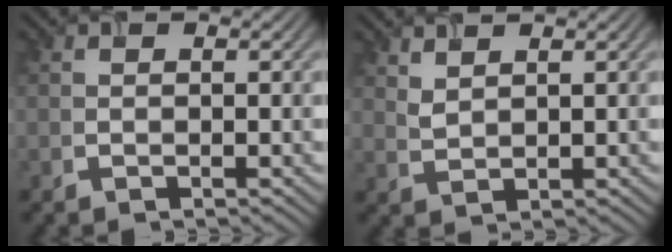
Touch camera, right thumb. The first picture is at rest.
{"total": 2.3, "force": [1.8, 0.7, 1.1], "torque": [-0.028, 0.001, 0.044]}